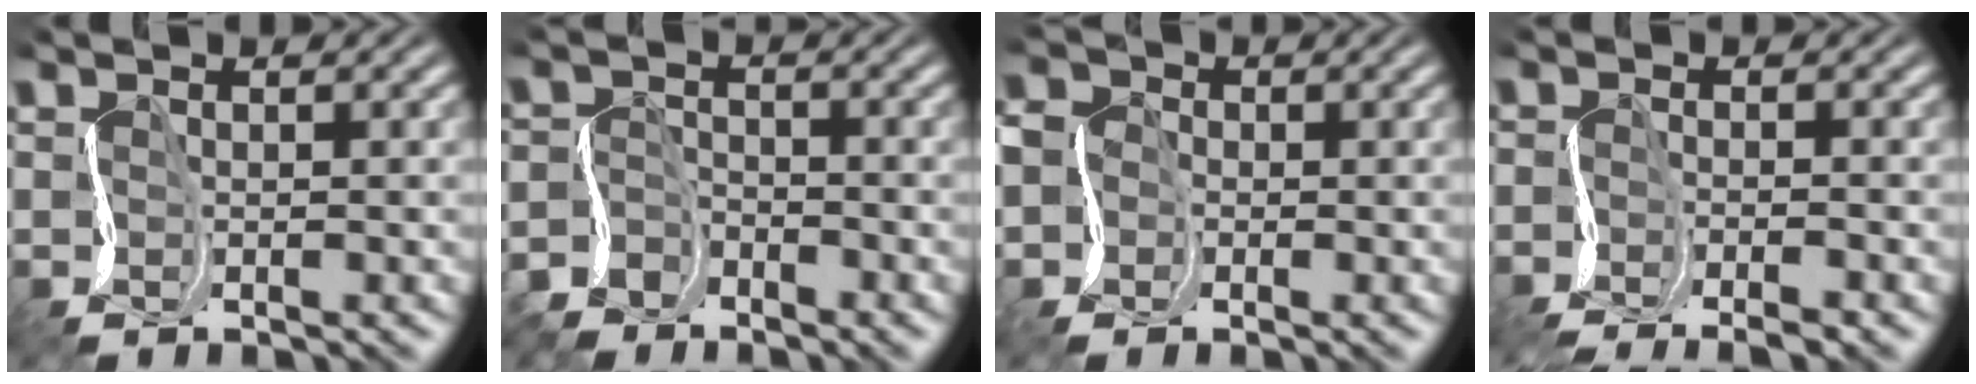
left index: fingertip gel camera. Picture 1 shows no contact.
{"total": 3.7, "force": [-3.3, 1.5, 0.4], "torque": [-0.011, 0.000, -0.074]}
{"total": 4.0, "force": [-1.3, 3.7, 0.9], "torque": [-0.016, 0.009, -0.051]}
{"total": 3.8, "force": [-3.2, 0.3, 2.1], "torque": [-0.031, -0.006, -0.065]}